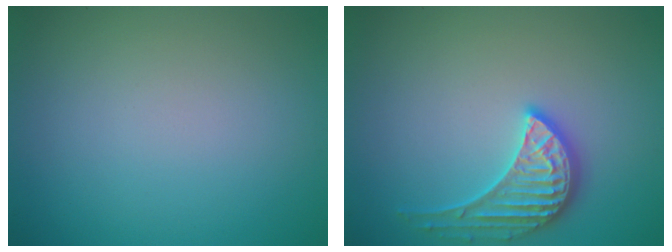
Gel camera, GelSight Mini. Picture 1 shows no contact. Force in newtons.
{"total": 3.2, "press": 3.2, "slide": 0.5}